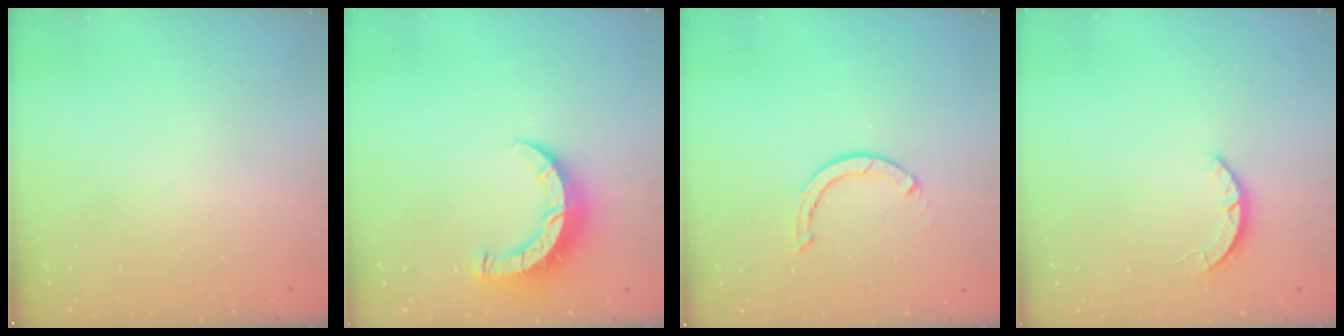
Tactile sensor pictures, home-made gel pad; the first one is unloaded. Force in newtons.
{"total": 7.8, "press": 7.8, "slide": 0.6}
{"total": 3.7, "press": 3.6, "slide": 0.4}
{"total": 2.2, "press": 2.2, "slide": 0.4}